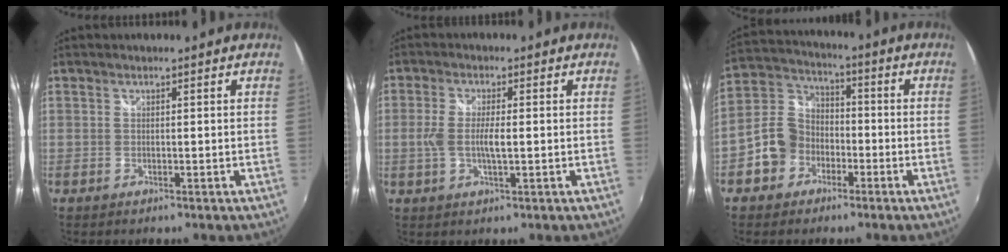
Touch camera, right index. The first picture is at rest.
{"total": 4.8, "force": [-0.5, 1.1, 4.6], "torque": [-0.090, -0.004, -0.011]}
{"total": 8.6, "force": [-3.9, 7.1, 2.8], "torque": [-0.069, 0.030, -0.071]}